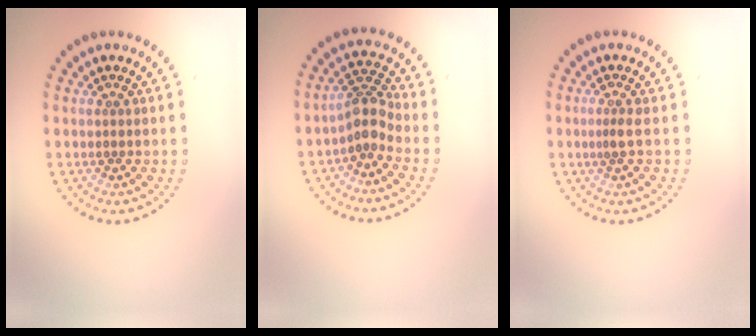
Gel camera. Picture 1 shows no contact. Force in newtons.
{"total": 2.7, "press": 2.1, "slide": 1.7}
{"total": 0.9, "press": 0.6, "slide": 0.7}